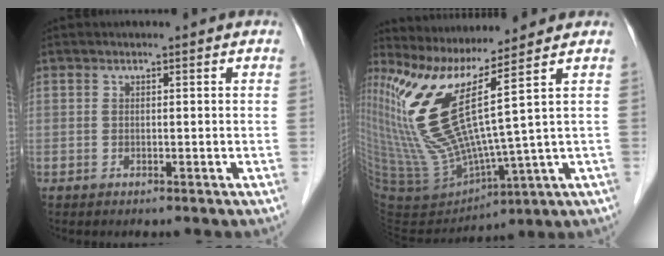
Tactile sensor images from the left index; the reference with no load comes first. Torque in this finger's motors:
{"motor_torque": [0.76, -0.47, 0.59, 0.21]}